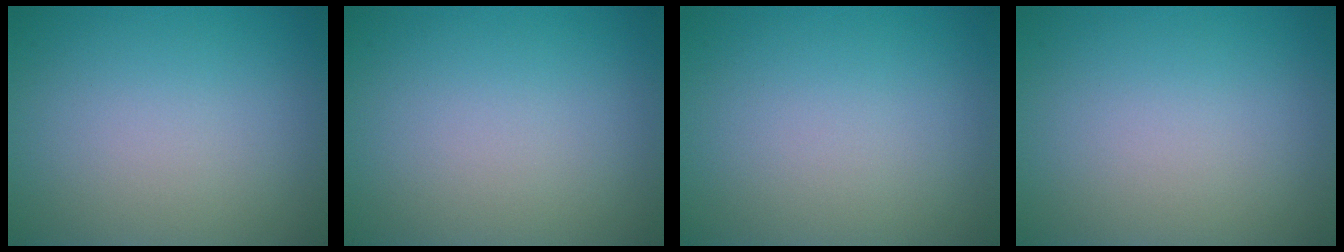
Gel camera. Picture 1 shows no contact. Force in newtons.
{"total": 0.0}
{"total": 0.0}
{"total": 0.0}